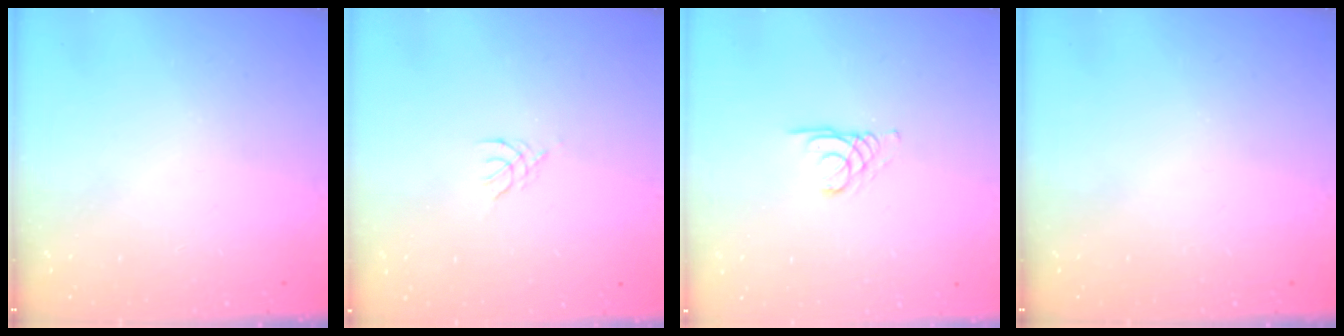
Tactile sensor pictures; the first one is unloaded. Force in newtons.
{"total": 1.2, "press": 1.2, "slide": 0.3}
{"total": 1.7, "press": 1.7, "slide": 0.2}
{"total": 0.0}